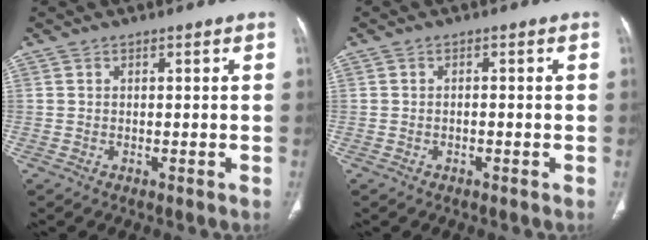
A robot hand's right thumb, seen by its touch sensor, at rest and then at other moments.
{"total": 0.7, "force": [-0.3, 0.4, 0.5], "torque": [-0.011, 0.005, -0.005]}